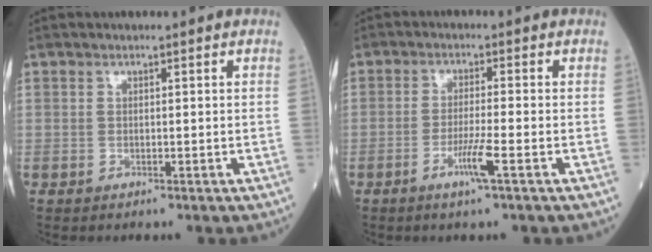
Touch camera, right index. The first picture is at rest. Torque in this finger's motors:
{"motor_torque": [0.62, -0.21, 0.27, 0.09]}